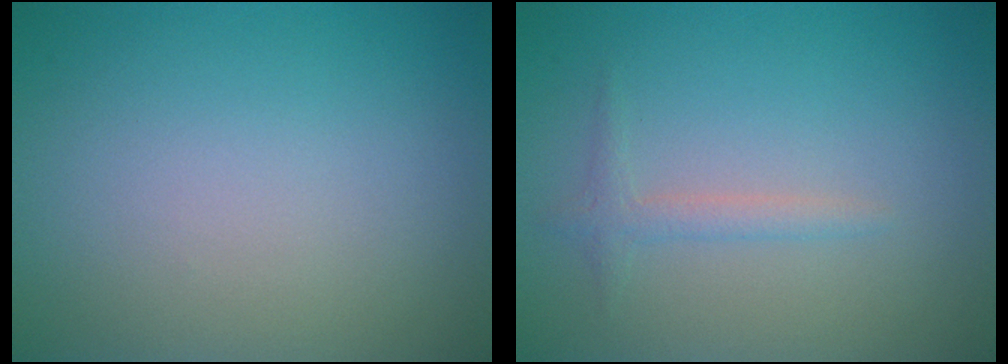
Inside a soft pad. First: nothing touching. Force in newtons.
{"total": 1.3, "press": 1.3, "slide": 0.0}